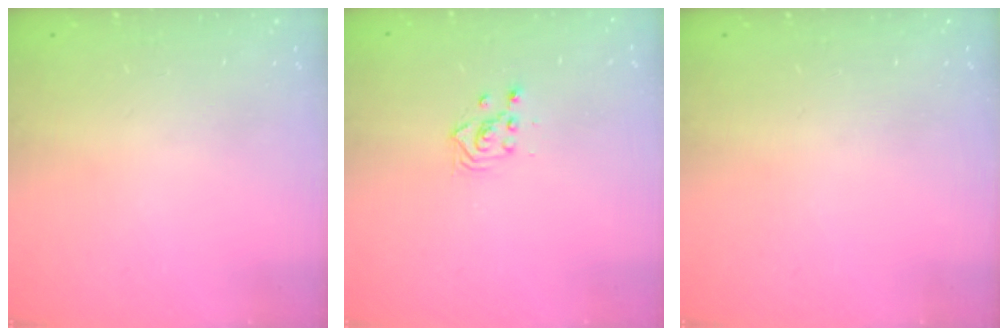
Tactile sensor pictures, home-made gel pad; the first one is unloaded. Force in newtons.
{"total": 2.3, "press": 2.3, "slide": 0.1}
{"total": 0.0}